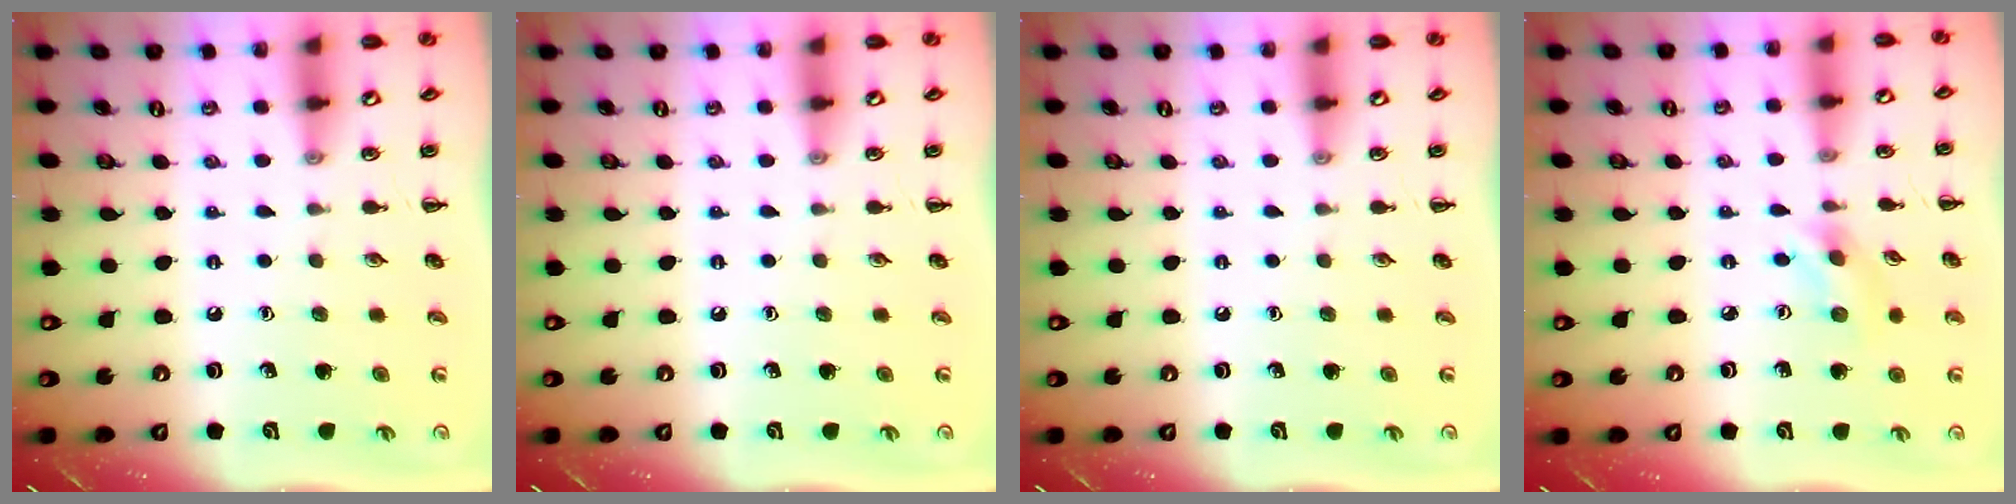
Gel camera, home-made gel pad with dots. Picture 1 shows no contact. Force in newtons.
{"total": 0.0}
{"total": 0.0}
{"total": 2.7, "press": 2.6, "slide": 0.8}